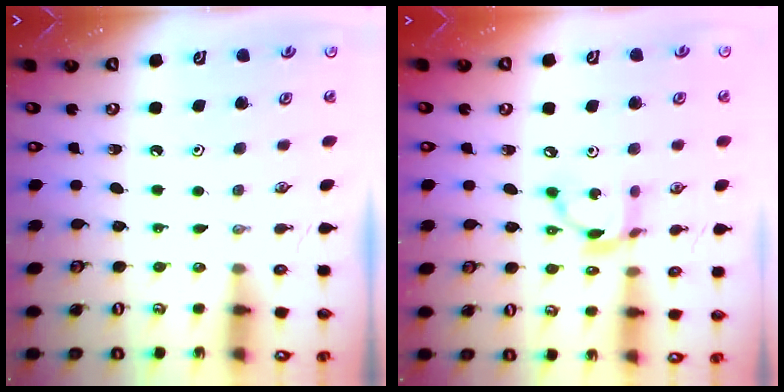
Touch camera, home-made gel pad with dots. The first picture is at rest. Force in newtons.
{"total": 9.1, "press": 9.1, "slide": 0.3}